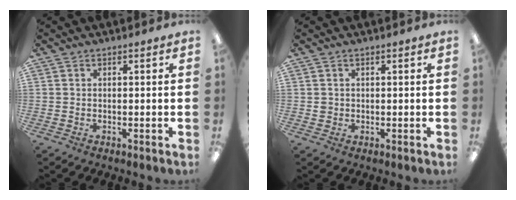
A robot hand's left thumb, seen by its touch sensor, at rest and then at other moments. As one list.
[{"total": 1.2, "force": [0.2, 1.1, 0.2], "torque": [-0.004, 0.005, 0.003]}]